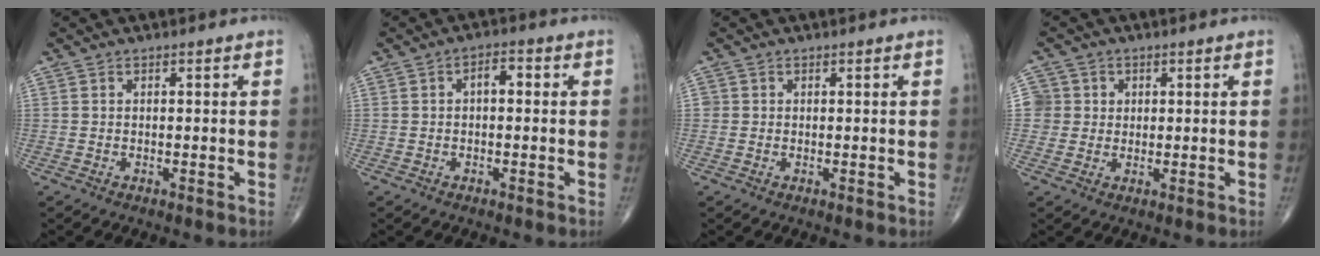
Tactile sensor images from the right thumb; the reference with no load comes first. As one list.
[{"total": 3.0, "force": [0.1, 1.7, 2.5], "torque": [-0.027, 0.012, -0.006]}, {"total": 0.7, "force": [0.0, 0.7, 0.1], "torque": [0.004, 0.003, -0.001]}, {"total": 4.1, "force": [0.8, 4.0, 0.0], "torque": [0.033, 0.004, 0.009]}]